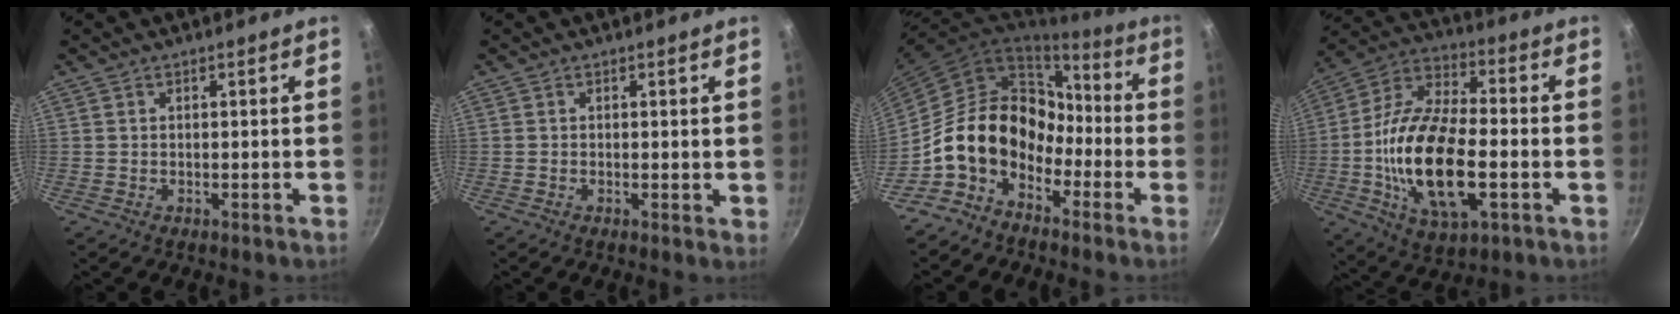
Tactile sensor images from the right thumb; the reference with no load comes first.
{"total": 0.9, "force": [0.1, 0.4, 0.8], "torque": [-0.010, -0.003, -0.002]}
{"total": 16.1, "force": [-6.3, 11.7, 9.1], "torque": [-0.108, 0.073, -0.124]}
{"total": 21.7, "force": [-4.0, 10.1, 18.8], "torque": [-0.351, 0.019, -0.084]}